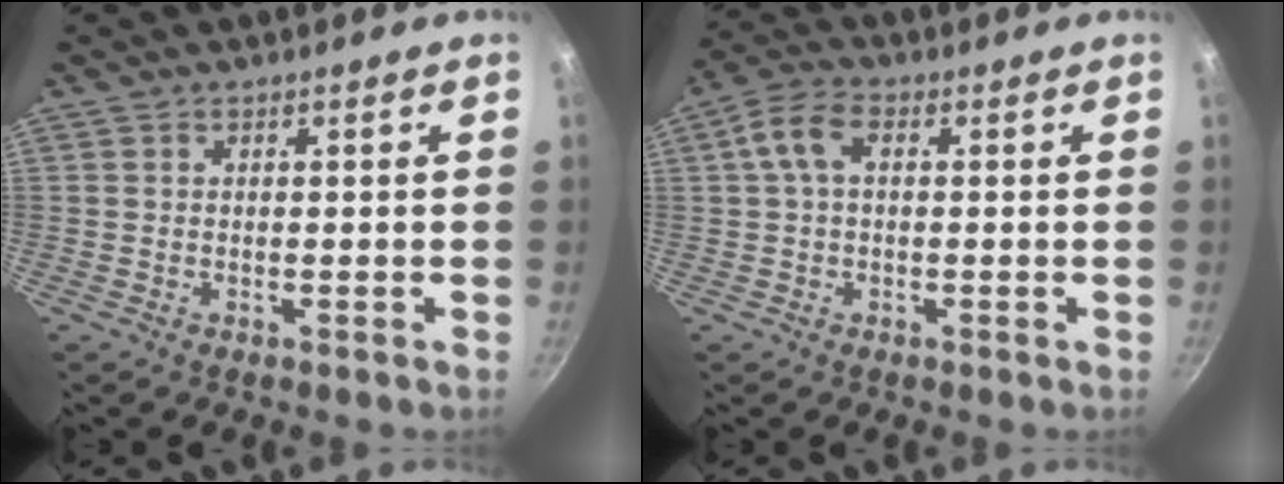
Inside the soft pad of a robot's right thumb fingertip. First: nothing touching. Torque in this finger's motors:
{"motor_torque": [0.12, -0.19, 0.35, -0.53, 0.06]}